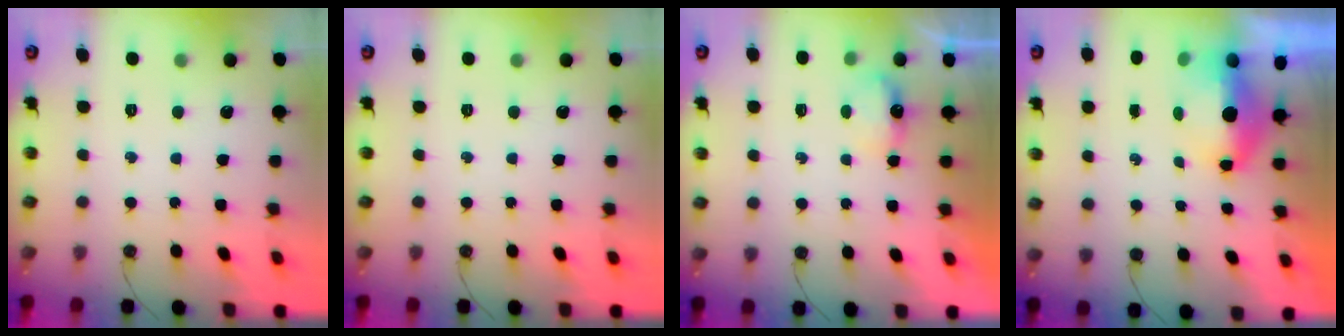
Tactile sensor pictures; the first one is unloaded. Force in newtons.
{"total": 0.0}
{"total": 5.2, "press": 5.1, "slide": 0.7}
{"total": 8.4, "press": 7.1, "slide": 4.6}